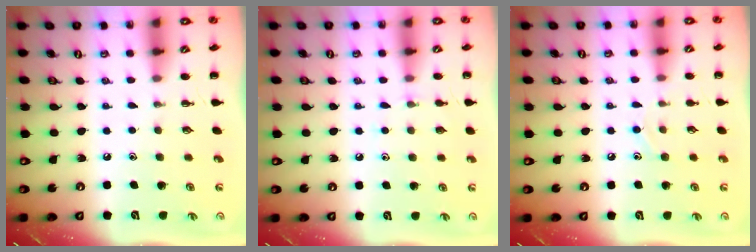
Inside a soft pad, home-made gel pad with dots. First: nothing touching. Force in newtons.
{"total": 5.1, "press": 4.8, "slide": 1.7}
{"total": 8.3, "press": 7.9, "slide": 2.7}